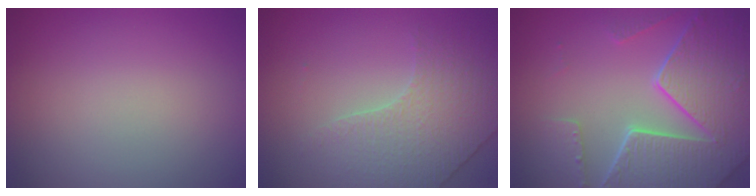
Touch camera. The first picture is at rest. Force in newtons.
{"total": 3.9, "press": 3.2, "slide": 2.2}
{"total": 8.1, "press": 5.9, "slide": 5.5}